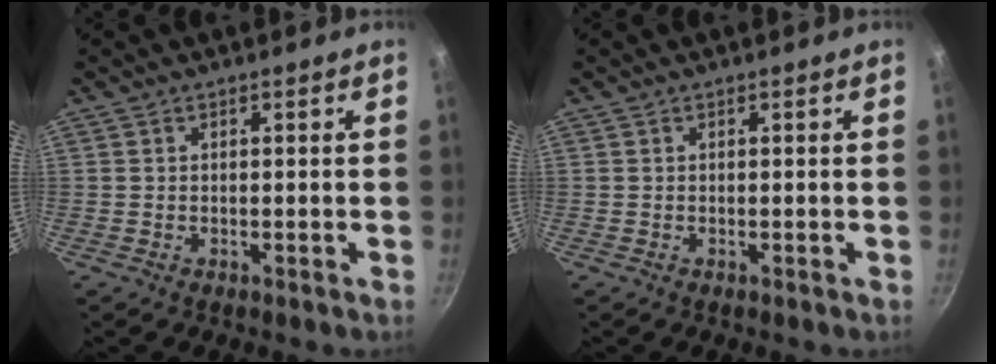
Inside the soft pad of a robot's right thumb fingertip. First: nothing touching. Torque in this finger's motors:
{"motor_torque": [0.00, 0.00, 0.03, 0.01, 0.00]}